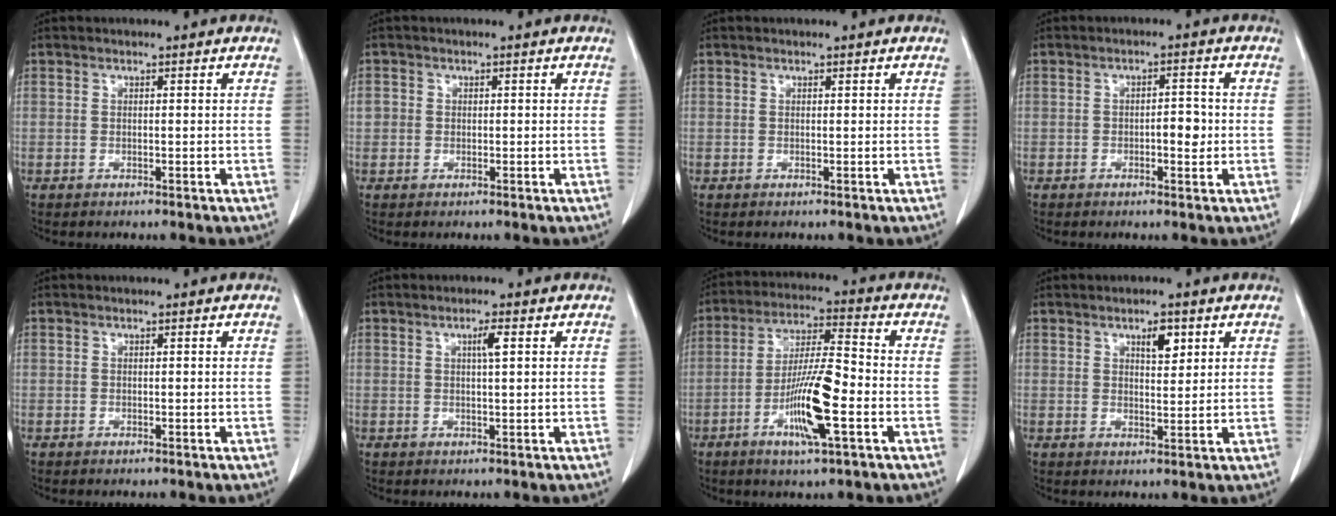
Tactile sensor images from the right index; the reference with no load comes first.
{"total": 1.7, "force": [0.0, 1.6, 0.4], "torque": [0.002, 0.008, 0.001]}
{"total": 0.0}
{"total": 3.1, "force": [-0.5, 1.2, 2.8], "torque": [-0.038, 0.003, -0.006]}
{"total": 0.0}
{"total": 2.1, "force": [0.7, 0.0, 2.0], "torque": [-0.037, 0.000, 0.012]}
{"total": 11.7, "force": [-3.9, 1.1, 10.9], "torque": [-0.205, -0.007, -0.073]}
{"total": 3.5, "force": [1.9, 1.3, 2.7], "torque": [-0.042, -0.003, 0.031]}